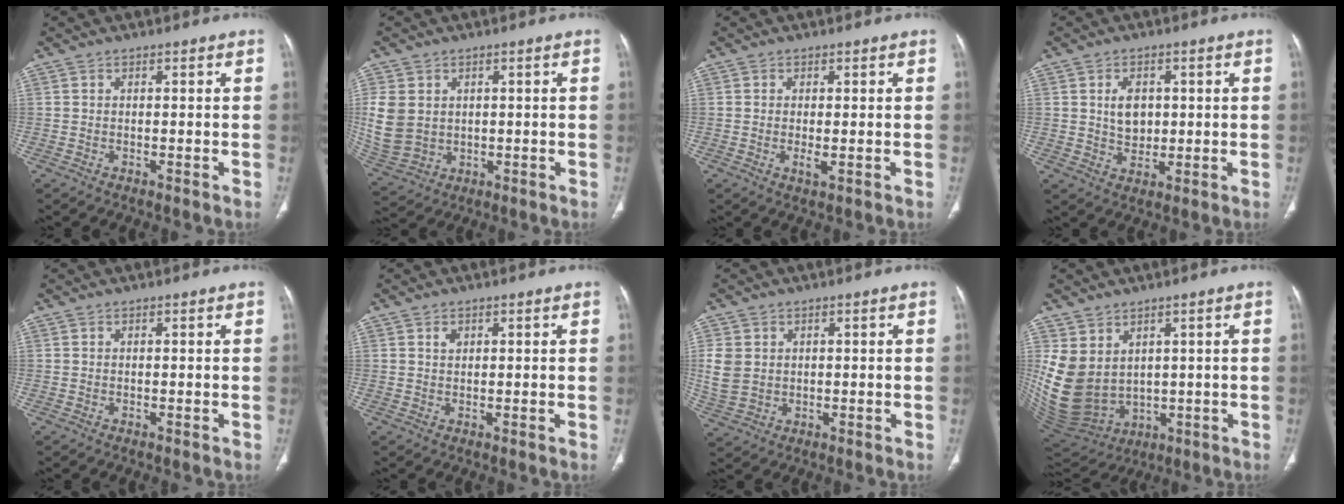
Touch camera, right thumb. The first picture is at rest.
{"total": 9.8, "force": [1.3, 7.9, 5.6], "torque": [-0.116, -0.006, 0.041]}
{"total": 2.0, "force": [-0.3, 0.7, 1.8], "torque": [-0.038, -0.006, -0.004]}
{"total": 5.3, "force": [1.0, 3.9, 3.5], "torque": [-0.039, -0.007, 0.021]}
{"total": 0.0}
{"total": 1.3, "force": [0.7, 0.9, 0.6], "torque": [-0.005, -0.003, 0.012]}
{"total": 6.3, "force": [1.1, 5.2, 3.4], "torque": [-0.067, -0.002, 0.030]}
{"total": 14.9, "force": [2.6, 11.4, 9.3], "torque": [-0.192, -0.018, 0.090]}